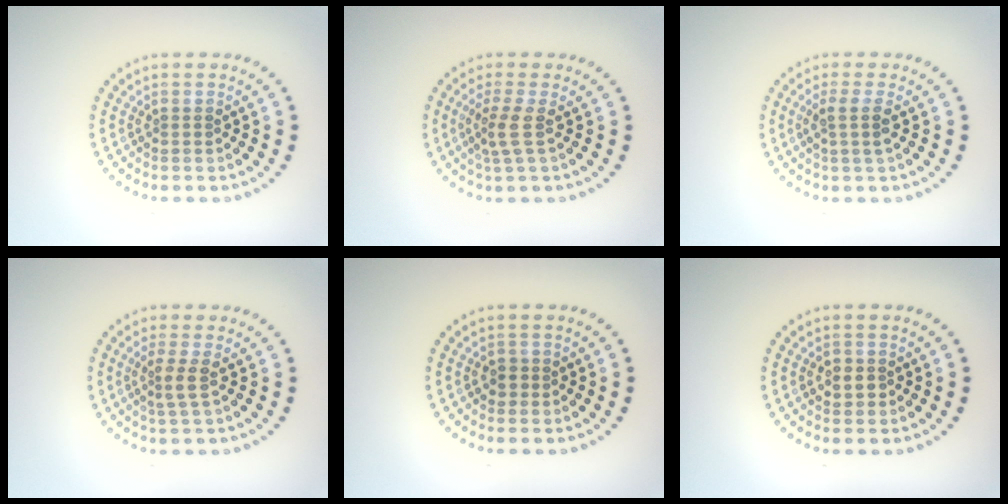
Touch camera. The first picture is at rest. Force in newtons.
{"total": 2.2, "press": 1.6, "slide": 1.5}
{"total": 1.9, "press": 1.5, "slide": 1.1}
{"total": 1.9, "press": 1.5, "slide": 1.2}
{"total": 1.1, "press": 1.0, "slide": 0.4}
{"total": 1.4, "press": 1.4, "slide": 0.4}